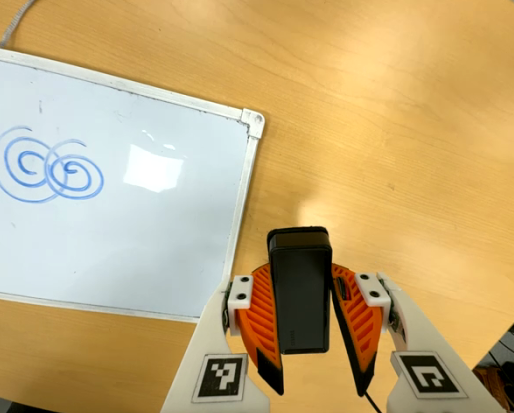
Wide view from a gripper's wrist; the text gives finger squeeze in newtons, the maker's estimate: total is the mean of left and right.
{"total": 8.0, "left": 6.7, "right": 9.3}